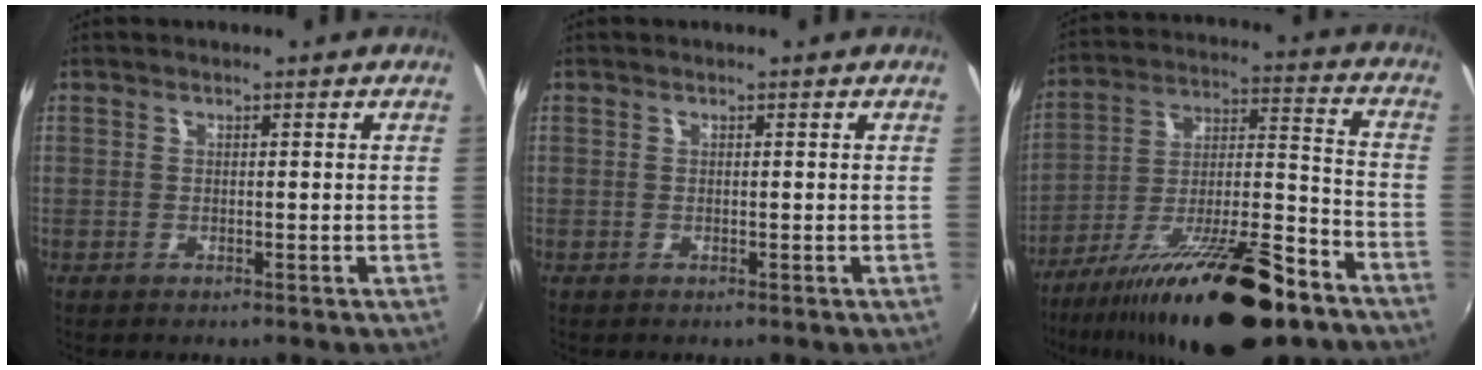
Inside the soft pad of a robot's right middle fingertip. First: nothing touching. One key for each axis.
{"total": 0.0}
{"total": 24.9, "fx": -17.0, "fy": 6.3, "fz": 17.1, "tx": -0.291, "ty": -0.031, "tz": -0.267}